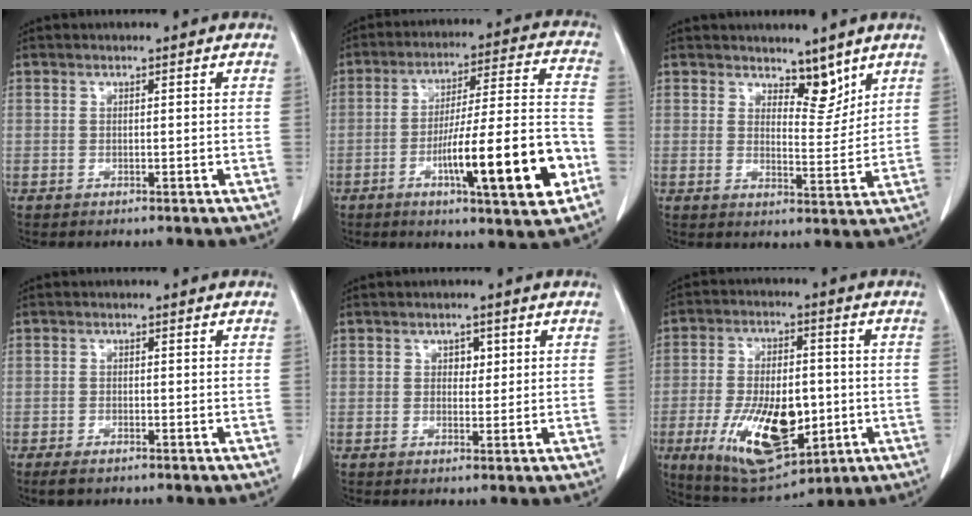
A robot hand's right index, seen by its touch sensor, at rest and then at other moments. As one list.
[{"total": 18.3, "force": [-6.6, 1.5, 17.0], "torque": [-0.250, 0.005, -0.095]}, {"total": 4.8, "force": [3.9, 2.0, 2.1], "torque": [-0.023, -0.009, 0.065]}, {"total": 2.1, "force": [-1.6, 0.7, 1.2], "torque": [-0.024, -0.003, -0.024]}, {"total": 1.9, "force": [0.7, 1.3, 1.2], "torque": [-0.012, 0.000, 0.007]}, {"total": 16.3, "force": [-4.3, 7.1, 14.1], "torque": [-0.251, -0.008, -0.054]}]